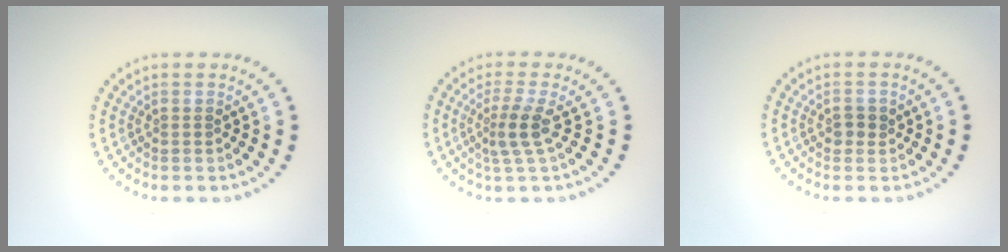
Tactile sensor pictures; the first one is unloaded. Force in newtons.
{"total": 2.5, "press": 1.8, "slide": 1.8}
{"total": 1.3, "press": 1.3, "slide": 0.4}